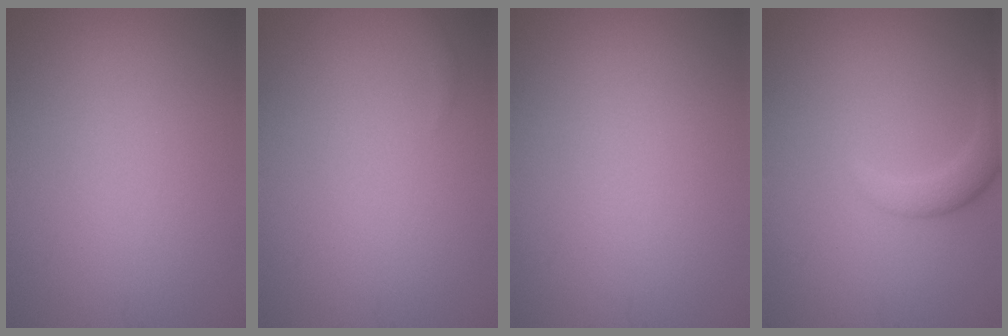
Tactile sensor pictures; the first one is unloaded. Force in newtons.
{"total": 0.9, "press": 0.9, "slide": 0.1}
{"total": 0.0}
{"total": 2.3, "press": 2.3, "slide": 0.2}